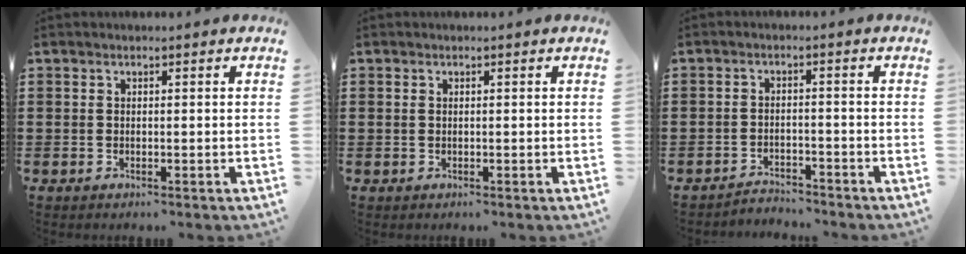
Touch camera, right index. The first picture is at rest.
{"total": 0.6, "force": [0.1, 0.4, 0.4], "torque": [-0.009, 0.002, 0.003]}
{"total": 2.8, "force": [-2.8, 0.1, -0.2], "torque": [-0.006, 0.000, -0.061]}